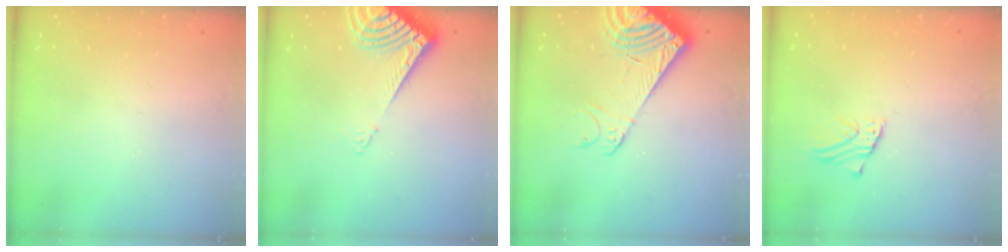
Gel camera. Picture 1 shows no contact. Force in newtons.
{"total": 9.5, "press": 9.4, "slide": 1.4}
{"total": 13.7, "press": 13.5, "slide": 2.6}
{"total": 1.5, "press": 1.5, "slide": 0.1}